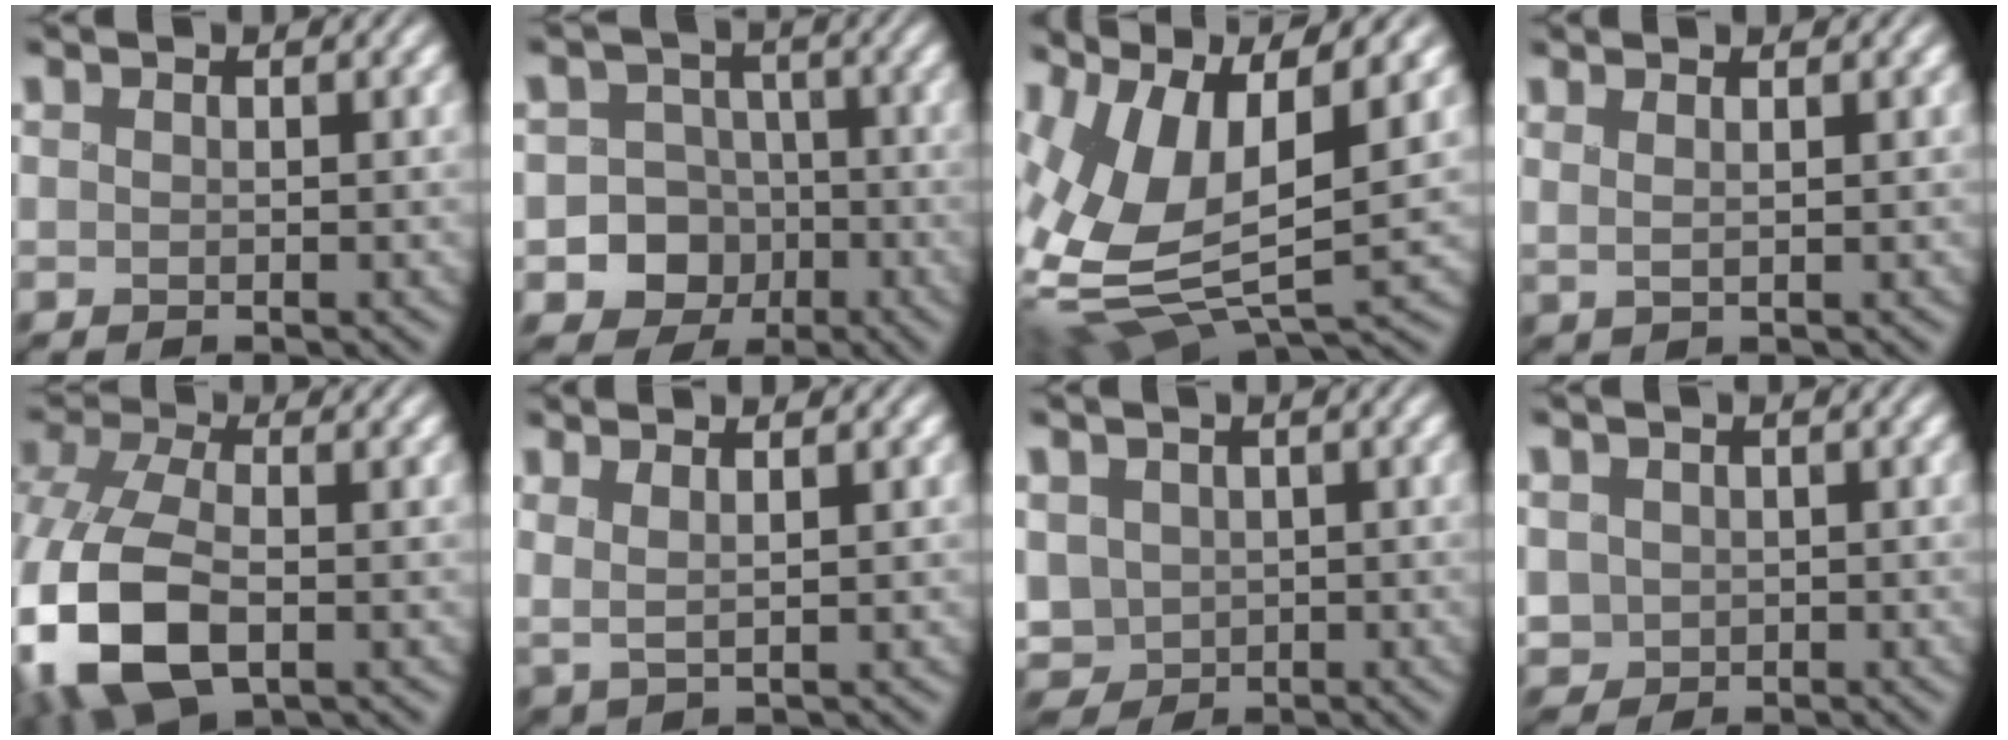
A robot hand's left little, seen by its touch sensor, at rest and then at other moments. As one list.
[{"total": 8.9, "force": [-3.7, 7.9, 2.1], "torque": [-0.012, -0.012, -0.085]}, {"total": 12.8, "force": [2.0, 5.6, 11.3], "torque": [-0.252, -0.004, 0.042]}, {"total": 2.7, "force": [1.3, 1.0, 2.1], "torque": [-0.016, 0.008, -0.003]}, {"total": 11.7, "force": [-3.4, 6.9, 8.9], "torque": [-0.222, -0.026, -0.054]}, {"total": 2.7, "force": [1.4, 0.8, 2.2], "torque": [-0.042, 0.007, 0.016]}, {"total": 4.2, "force": [-0.2, 3.6, 2.2], "torque": [-0.069, -0.004, -0.005]}, {"total": 2.0, "force": [0.1, 2.0, 0.5], "torque": [-0.022, -0.003, 0.004]}]